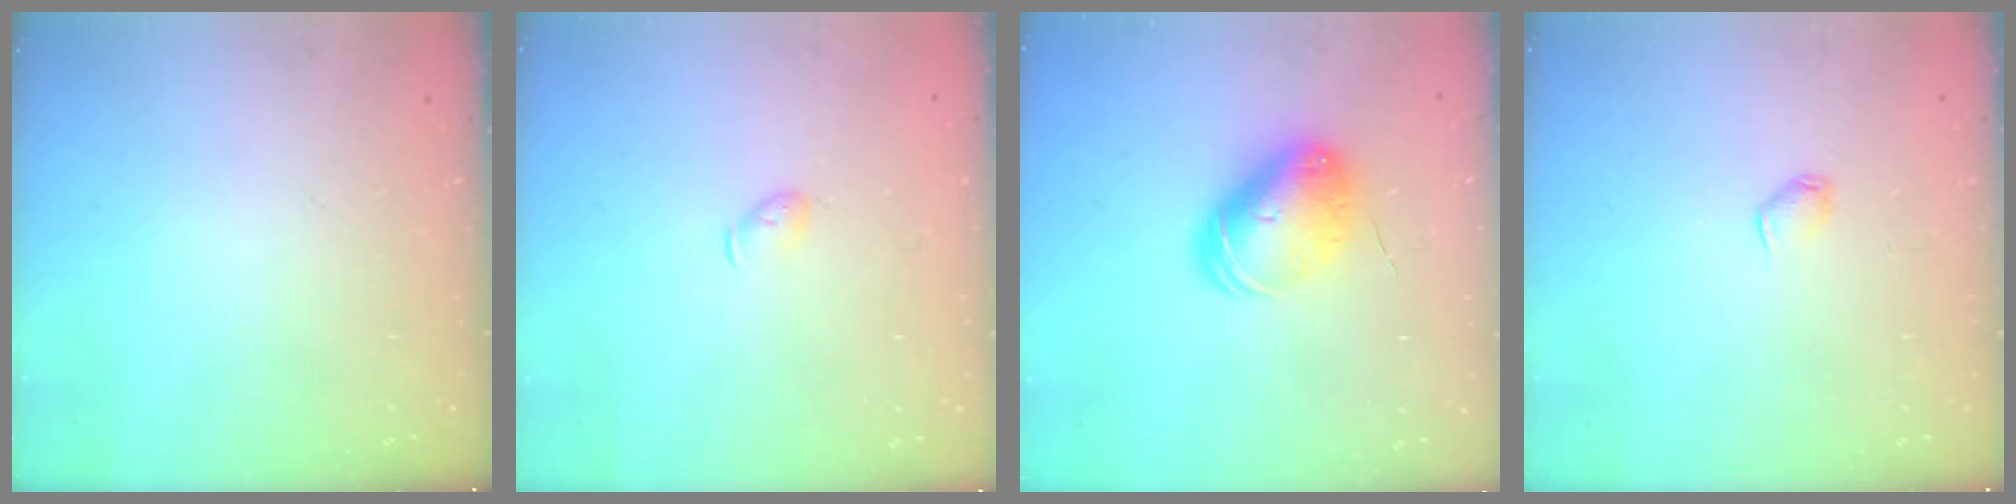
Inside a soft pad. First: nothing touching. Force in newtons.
{"total": 3.6, "press": 3.5, "slide": 0.7}
{"total": 10.3, "press": 10.2, "slide": 1.5}
{"total": 2.8, "press": 2.7, "slide": 0.6}